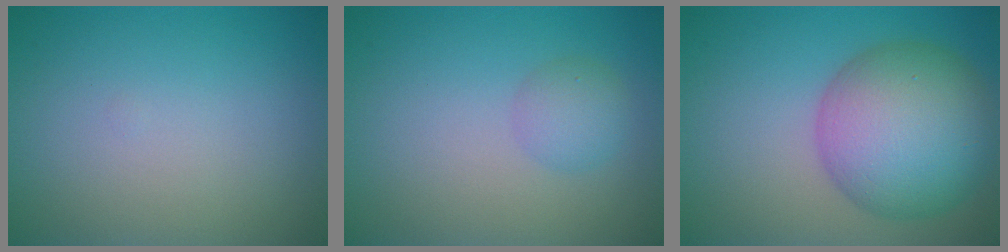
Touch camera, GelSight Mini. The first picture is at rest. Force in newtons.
{"total": 1.9, "press": 1.9, "slide": 0.0}
{"total": 10.3, "press": 10.3, "slide": 0.2}